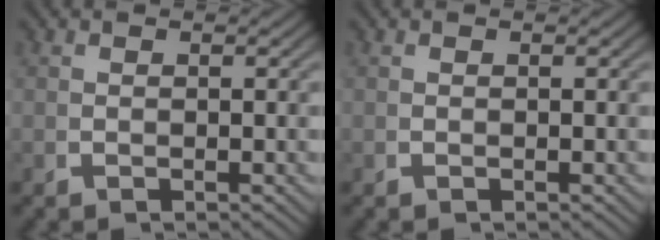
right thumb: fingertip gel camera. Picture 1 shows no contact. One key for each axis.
{"total": 0.0}